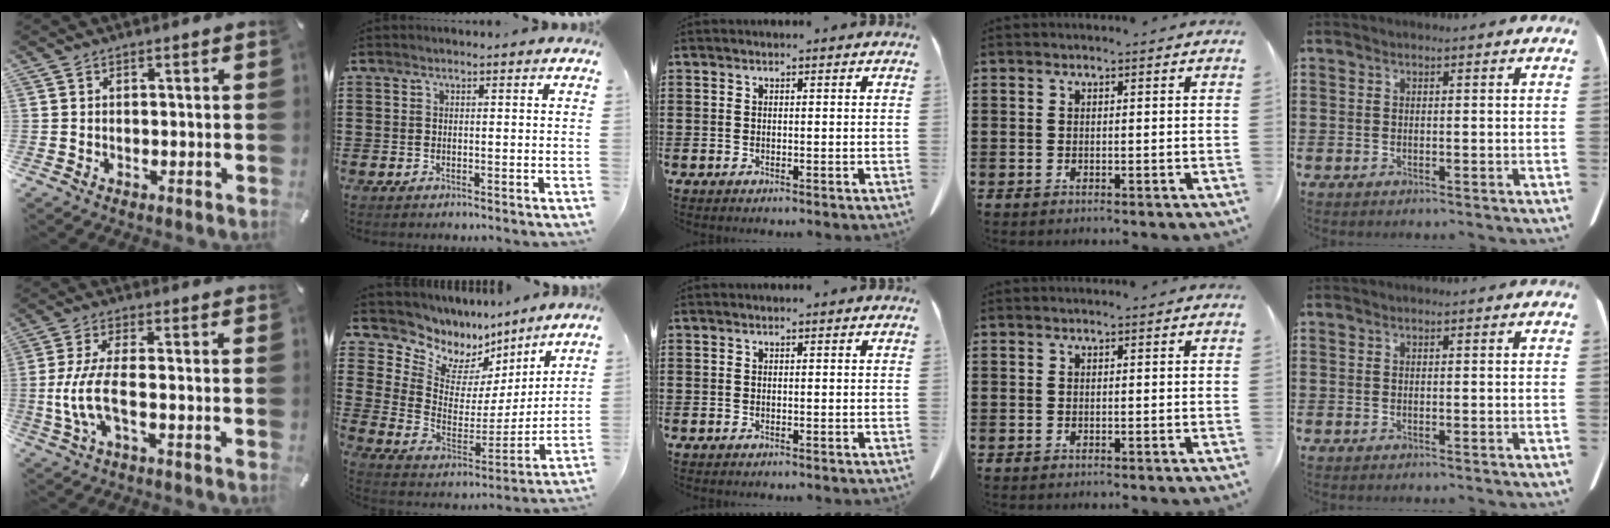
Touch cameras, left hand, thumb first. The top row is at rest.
{"thumb": {"total": 8.5, "force": [-1.5, 2.7, 8.0], "torque": [-0.174, -0.016, -0.028]}, "index": {"total": 6.3, "force": [5.0, 3.8, 0.3], "torque": [-0.051, -0.046, 0.088]}}